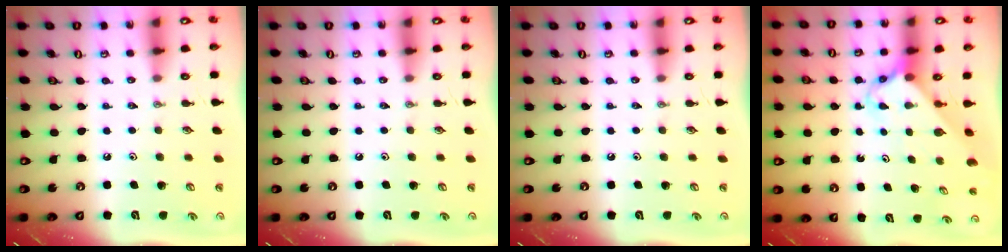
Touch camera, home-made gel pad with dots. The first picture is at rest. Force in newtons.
{"total": 0.0}
{"total": 0.0}
{"total": 2.8, "press": 2.8, "slide": 0.2}